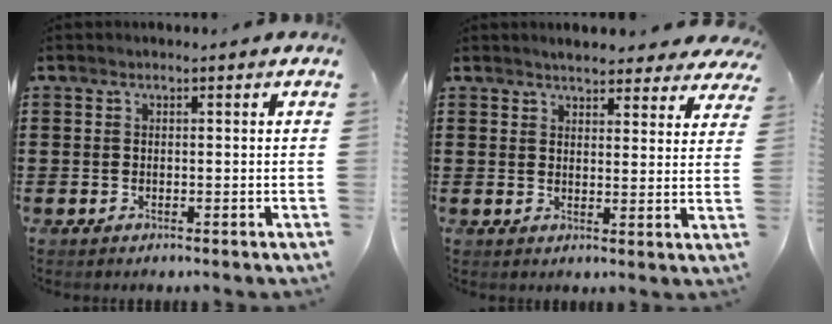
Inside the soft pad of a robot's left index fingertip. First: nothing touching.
{"total": 3.9, "force": [3.7, 0.5, 0.9], "torque": [-0.021, -0.011, 0.068]}